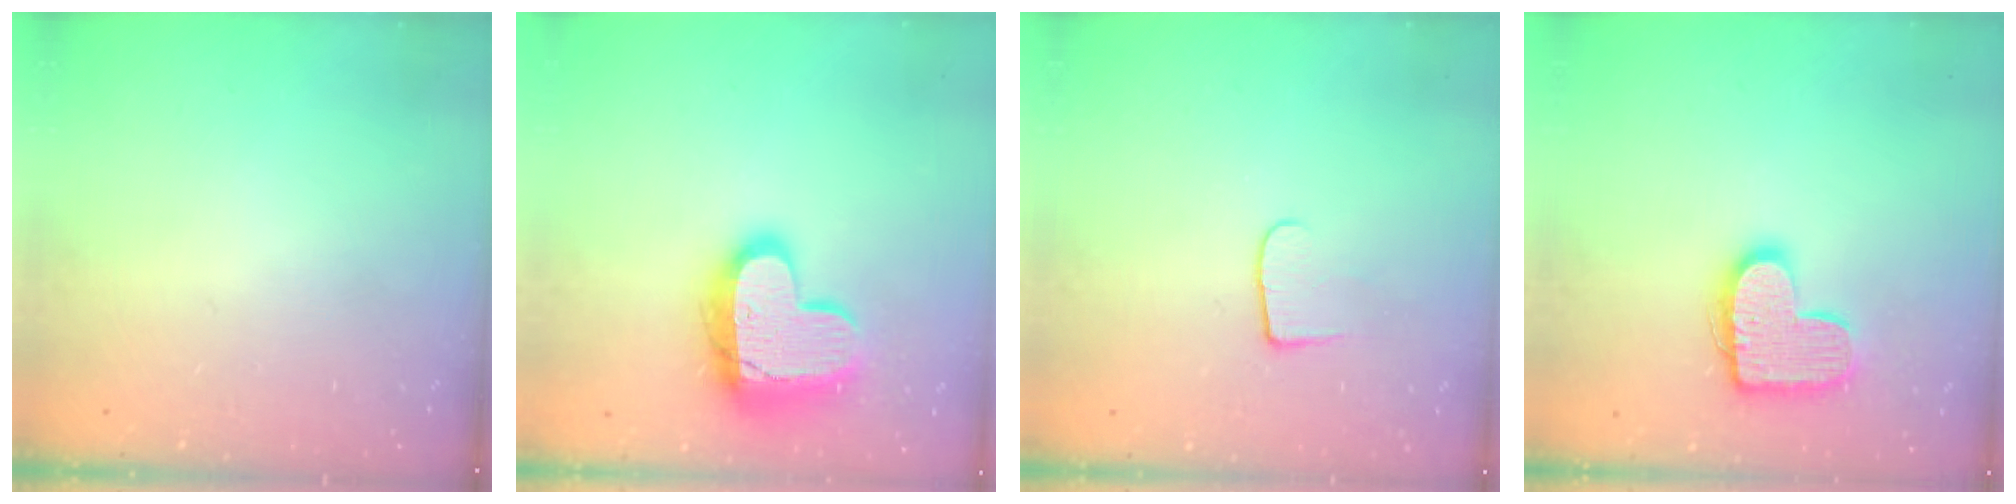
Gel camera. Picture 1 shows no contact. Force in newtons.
{"total": 17.3, "press": 17.2, "slide": 1.4}
{"total": 6.1, "press": 6.0, "slide": 0.6}
{"total": 13.7, "press": 13.7, "slide": 0.6}